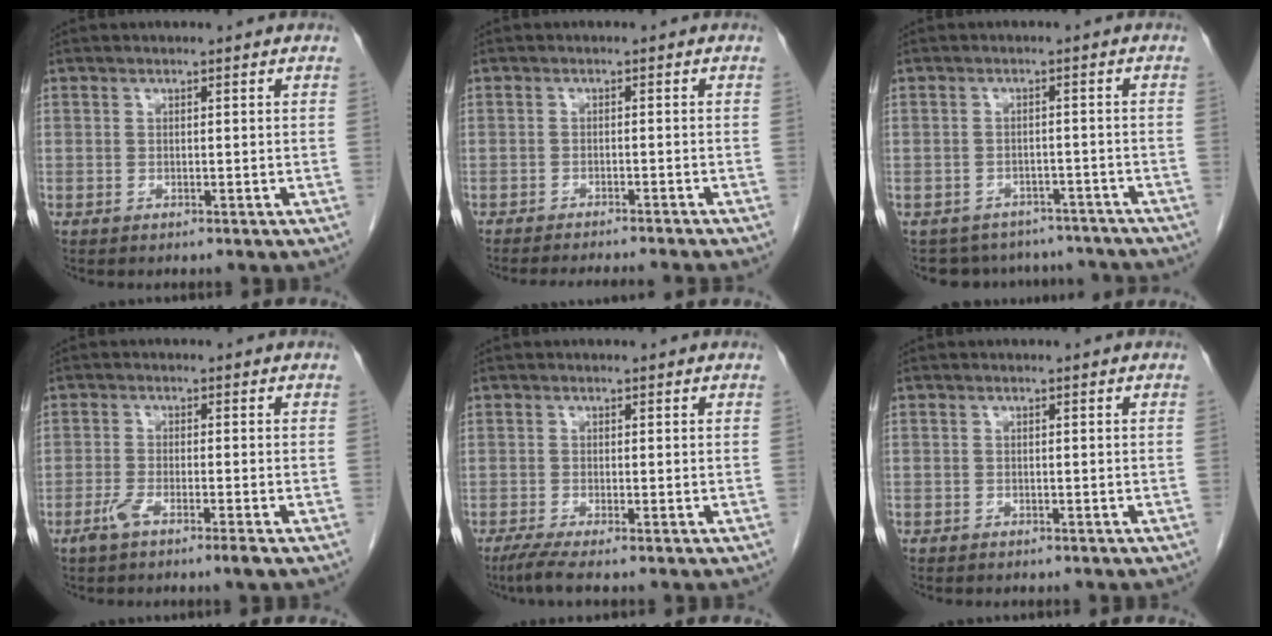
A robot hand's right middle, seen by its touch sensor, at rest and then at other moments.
{"total": 9.5, "force": [-8.7, -0.2, 3.7], "torque": [-0.033, -0.017, -0.114]}
{"total": 10.8, "force": [-9.7, 4.5, 1.2], "torque": [-0.015, 0.019, -0.106]}
{"total": 3.8, "force": [-2.4, -0.1, 2.9], "torque": [-0.057, -0.007, -0.051]}
{"total": 3.0, "force": [-2.0, -0.2, 2.2], "torque": [-0.047, -0.012, -0.044]}
{"total": 0.7, "force": [-0.5, 0.4, 0.1], "torque": [-0.006, 0.003, -0.009]}